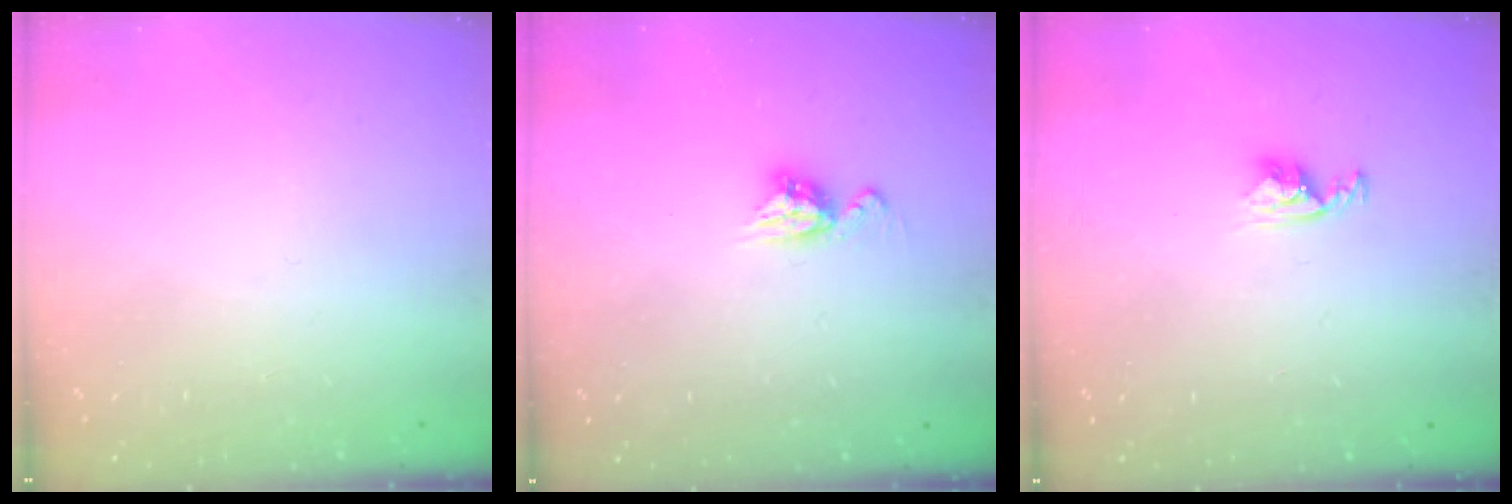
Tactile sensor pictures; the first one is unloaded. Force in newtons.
{"total": 6.8, "press": 6.8, "slide": 0.5}
{"total": 3.3, "press": 3.3, "slide": 0.5}